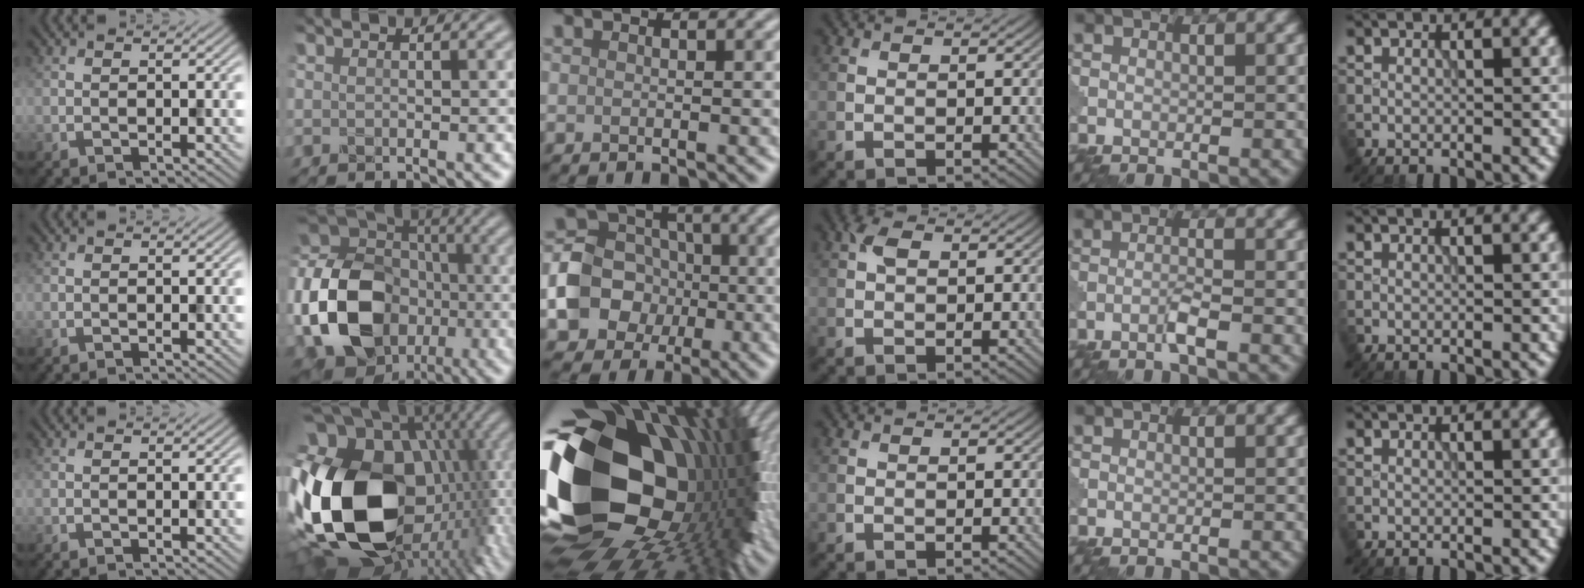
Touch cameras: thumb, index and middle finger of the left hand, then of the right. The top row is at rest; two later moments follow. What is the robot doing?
{"motion": "assemble", "object": "puzzle pieces"}